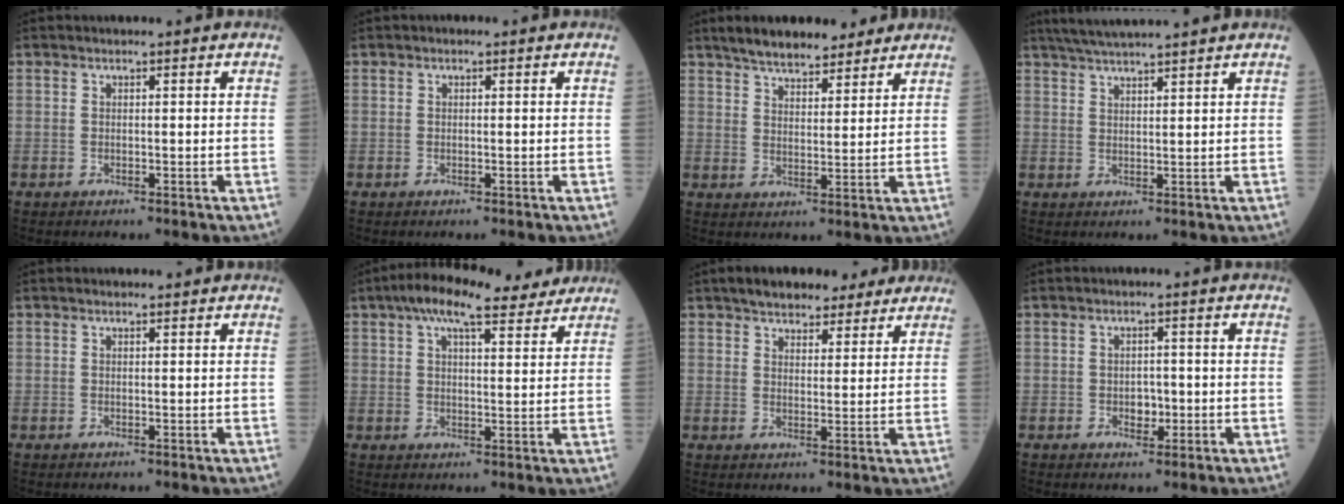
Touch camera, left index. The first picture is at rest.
{"total": 0.0}
{"total": 10.9, "force": [9.1, 3.3, 5.0], "torque": [-0.070, 0.020, 0.141]}
{"total": 8.2, "force": [7.2, -0.5, 3.8], "torque": [-0.066, 0.030, 0.115]}
{"total": 0.8, "force": [0.7, 0.1, 0.4], "torque": [-0.013, 0.005, 0.012]}
{"total": 12.0, "force": [9.1, 3.3, 7.1], "torque": [-0.118, 0.038, 0.130]}
{"total": 10.0, "force": [8.2, 4.0, 4.2], "torque": [-0.045, 0.022, 0.113]}
{"total": 2.1, "force": [-0.7, 1.5, 1.3], "torque": [-0.017, 0.004, -0.006]}